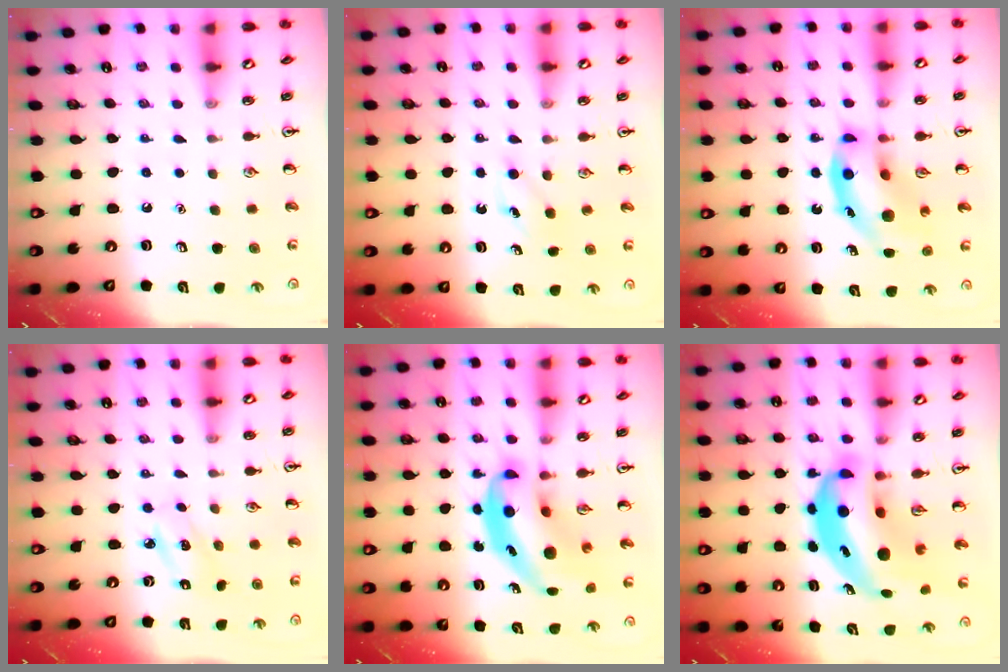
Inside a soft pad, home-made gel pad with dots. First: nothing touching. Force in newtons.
{"total": 3.7, "press": 3.6, "slide": 1.0}
{"total": 14.5, "press": 14.0, "slide": 3.6}
{"total": 3.3, "press": 3.2, "slide": 0.5}
{"total": 9.6, "press": 9.3, "slide": 2.5}
{"total": 13.4, "press": 12.9, "slide": 3.9}